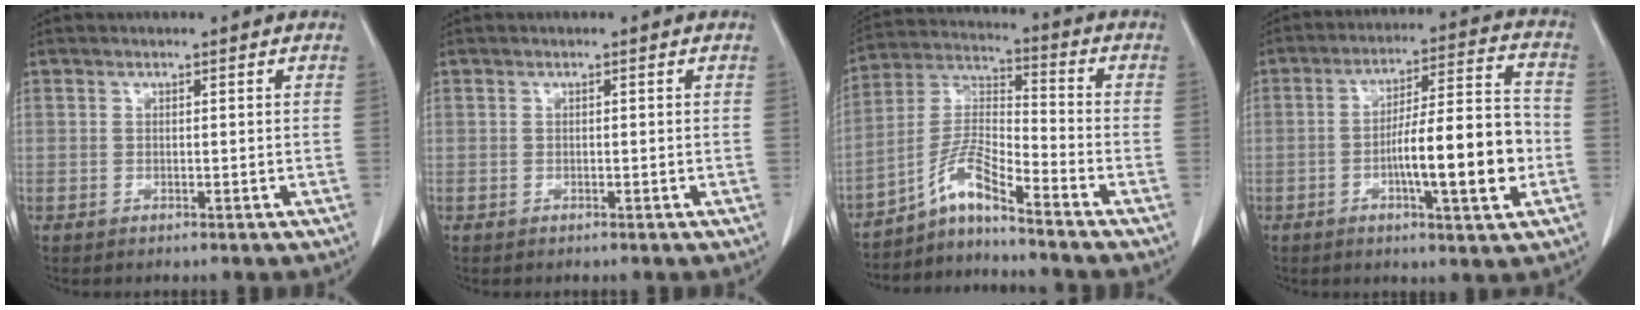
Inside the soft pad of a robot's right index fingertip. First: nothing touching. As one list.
[{"total": 0.0}, {"total": 7.3, "force": [-5.9, -0.2, 4.3], "torque": [-0.099, 0.006, -0.115]}, {"total": 13.9, "force": [-3.2, 1.6, 13.4], "torque": [-0.213, 0.012, -0.049]}]